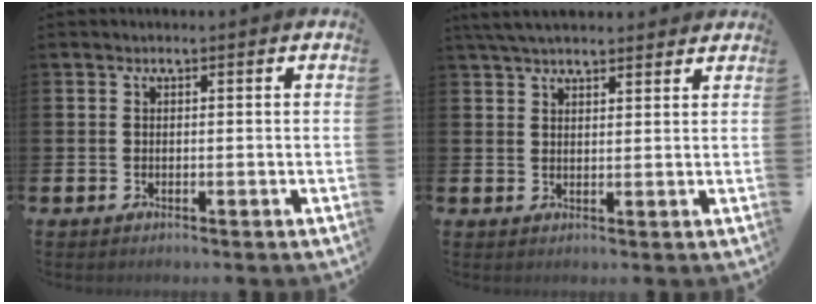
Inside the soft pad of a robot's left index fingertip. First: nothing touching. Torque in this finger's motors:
{"motor_torque": [1.10, -1.04, 0.60, 0.21]}